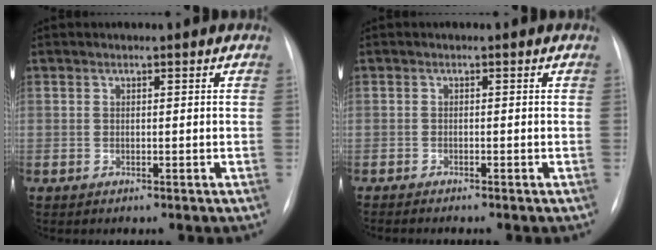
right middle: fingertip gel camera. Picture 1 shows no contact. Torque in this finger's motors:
{"motor_torque": [0.52, -0.66, 0.09, 0.00]}